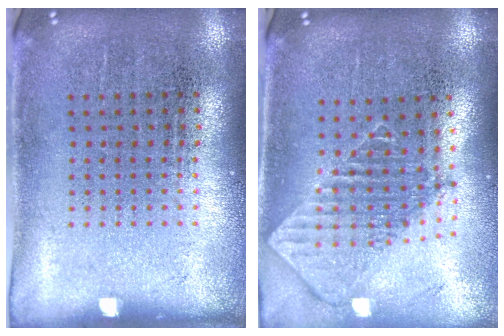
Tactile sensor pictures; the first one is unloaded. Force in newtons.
{"total": 2.0, "press": 1.5, "slide": 1.3}